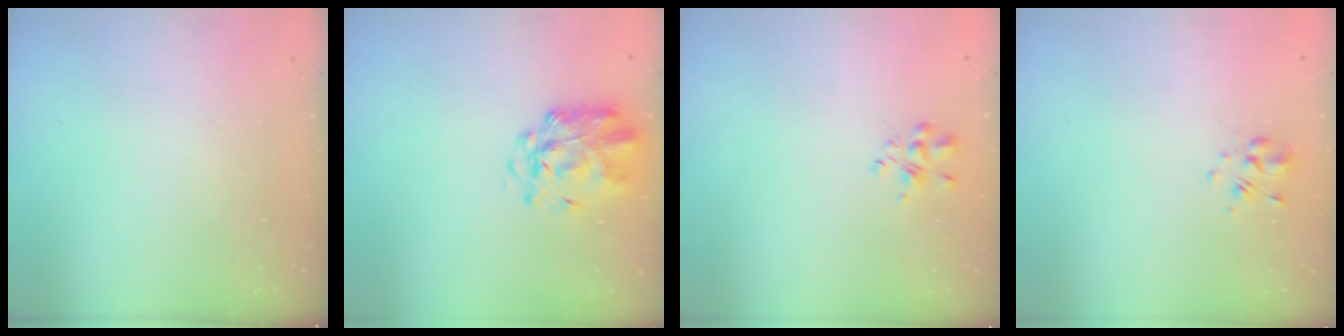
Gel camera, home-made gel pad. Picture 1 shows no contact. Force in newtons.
{"total": 3.1, "press": 3.0, "slide": 0.8}
{"total": 3.0, "press": 3.0, "slide": 0.5}
{"total": 2.0, "press": 1.9, "slide": 0.7}